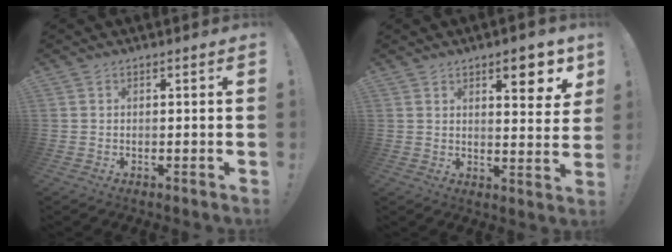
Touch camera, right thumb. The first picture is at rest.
{"total": 8.9, "force": [5.1, 2.4, 6.8], "torque": [-0.075, -0.026, 0.077]}